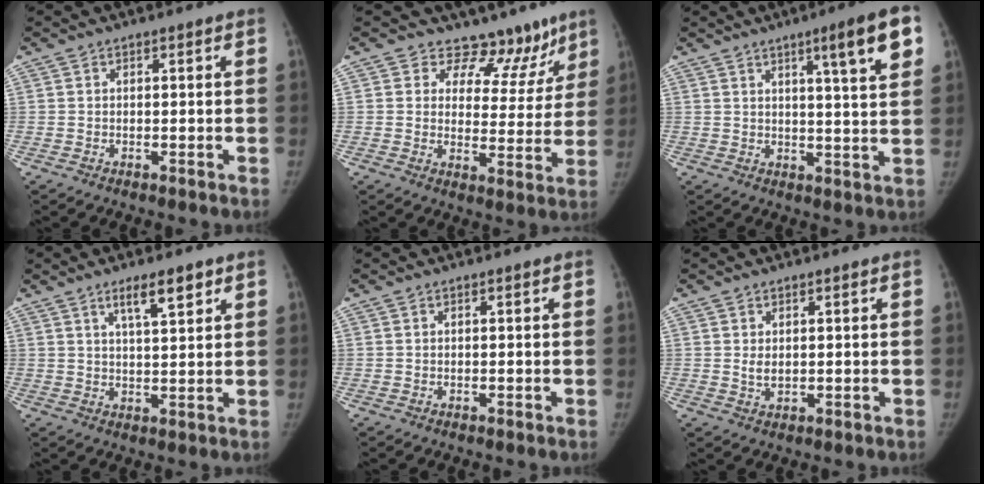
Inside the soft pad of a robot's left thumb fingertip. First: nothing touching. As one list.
[{"total": 12.3, "force": [9.8, 7.0, 2.4], "torque": [0.031, -0.064, 0.114]}, {"total": 10.4, "force": [5.1, 0.9, 9.1], "torque": [-0.119, -0.019, 0.068]}, {"total": 6.0, "force": [3.7, 1.5, 4.5], "torque": [-0.061, -0.019, 0.063]}, {"total": 0.0}, {"total": 1.9, "force": [0.5, 1.1, 1.4], "torque": [-0.020, -0.005, 0.014]}]